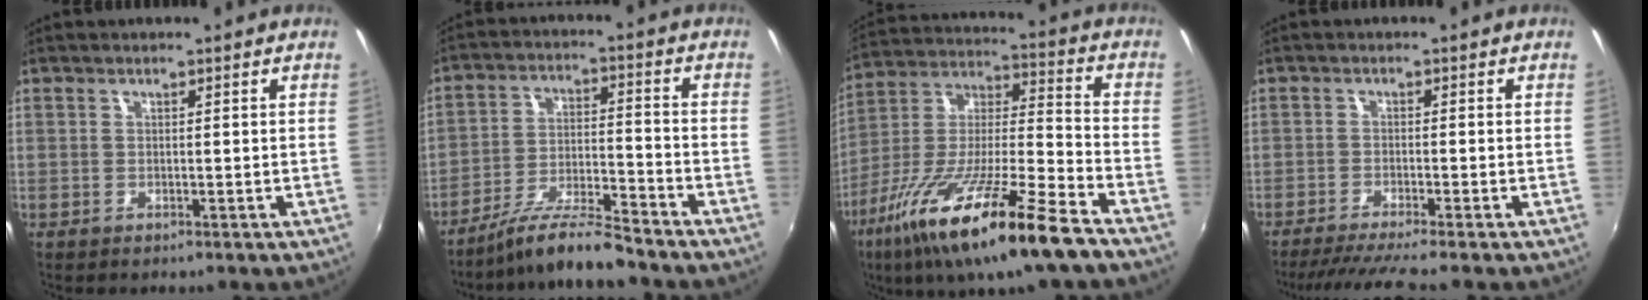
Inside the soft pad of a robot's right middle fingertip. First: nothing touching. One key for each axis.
{"total": 9.7, "fx": -8.7, "fy": 0.0, "fz": 4.2, "tx": -0.084, "ty": 0.009, "tz": -0.159}
{"total": 22.7, "fx": -14.1, "fy": 2.4, "fz": 17.6, "tx": -0.321, "ty": -0.042, "tz": -0.252}
{"total": 6.9, "fx": -6.0, "fy": -1.2, "fz": 3.2, "tx": -0.076, "ty": -0.021, "tz": -0.099}